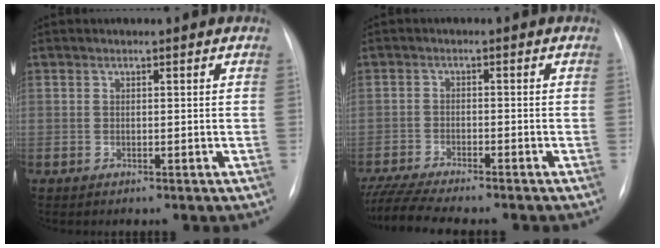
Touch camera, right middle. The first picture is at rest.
{"total": 10.9, "force": [-9.6, 0.9, 5.1], "torque": [-0.085, -0.015, -0.152]}